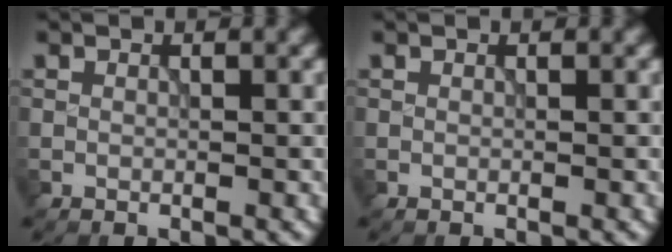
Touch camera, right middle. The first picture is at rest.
{"total": 0.0}